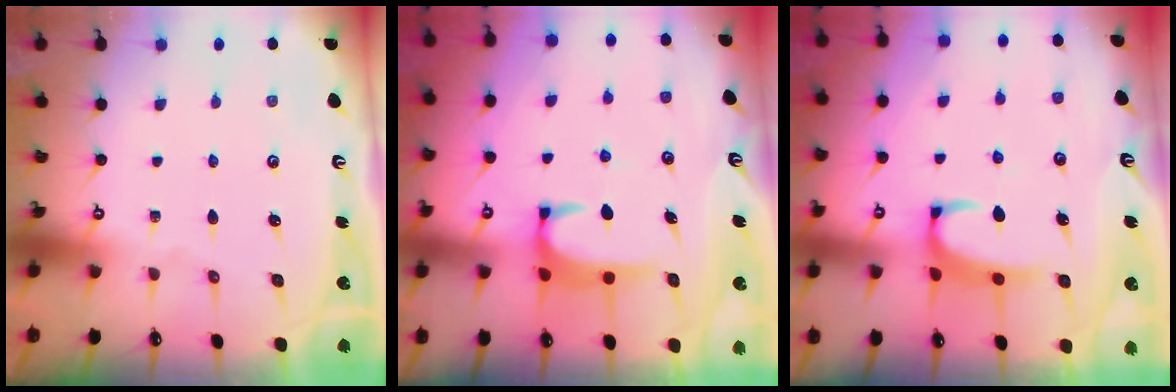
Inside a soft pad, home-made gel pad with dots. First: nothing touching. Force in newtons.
{"total": 2.7, "press": 2.6, "slide": 0.7}
{"total": 2.6, "press": 2.5, "slide": 0.7}